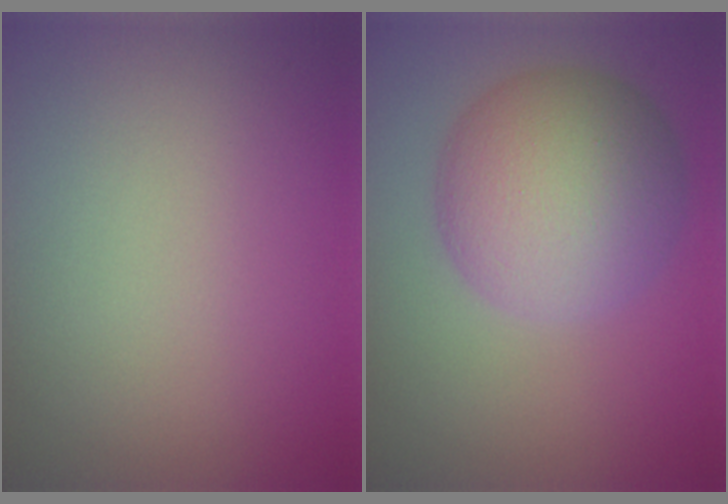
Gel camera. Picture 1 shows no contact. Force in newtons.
{"total": 9.3, "press": 9.3, "slide": 0.2}